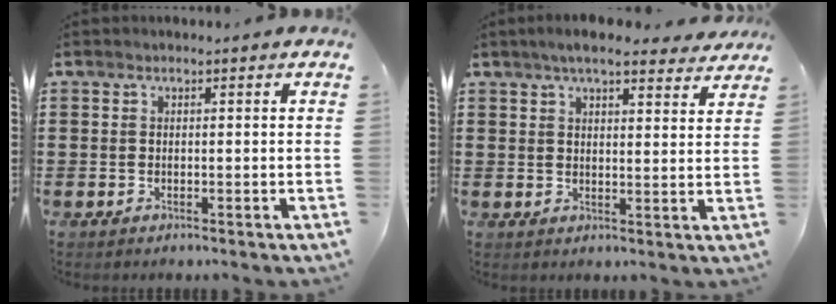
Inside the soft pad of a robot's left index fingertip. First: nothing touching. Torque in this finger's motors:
{"motor_torque": [0.43, -0.58, -0.08, -0.12]}